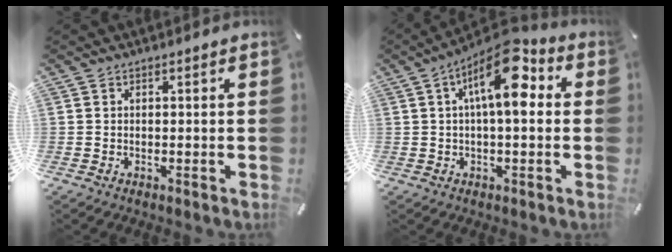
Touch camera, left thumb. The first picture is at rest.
{"total": 13.1, "force": [3.9, 5.3, 11.3], "torque": [-0.181, -0.019, 0.060]}